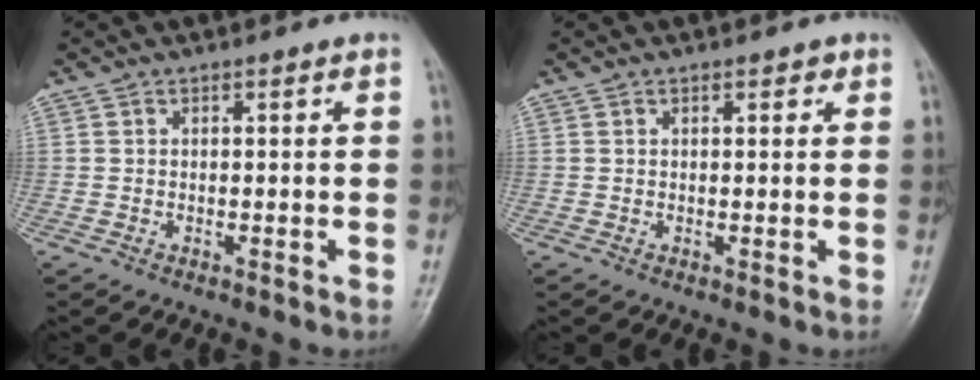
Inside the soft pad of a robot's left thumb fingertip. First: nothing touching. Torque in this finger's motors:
{"motor_torque": [0.12, 0.18, 0.06, 0.06, -0.01]}